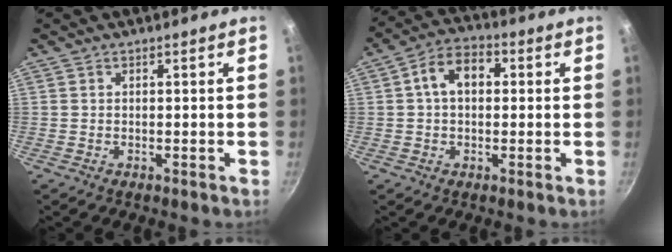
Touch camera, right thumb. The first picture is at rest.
{"total": 8.3, "force": [1.3, 5.6, 6.0], "torque": [-0.078, 0.023, 0.008]}